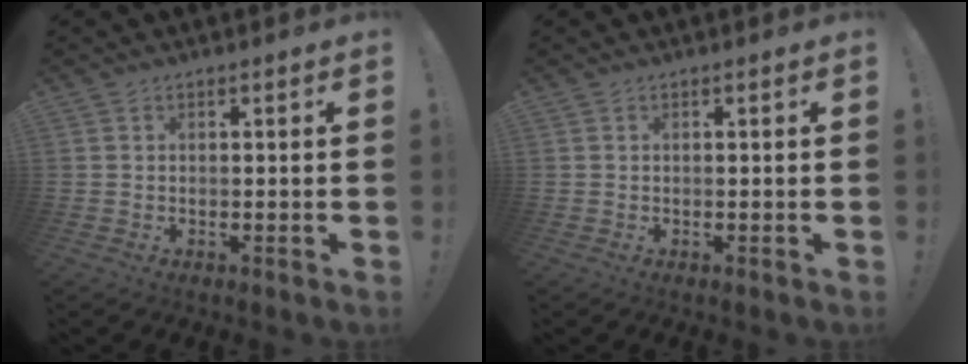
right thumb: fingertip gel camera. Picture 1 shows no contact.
{"total": 0.0}